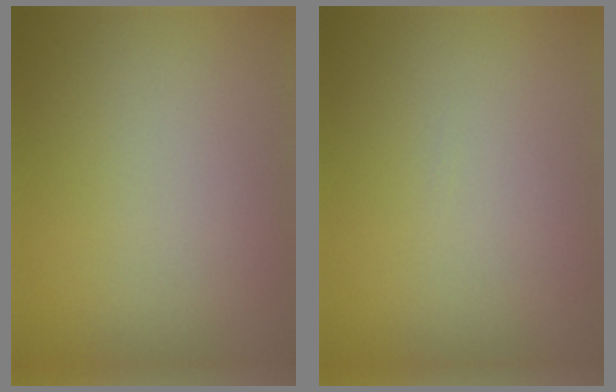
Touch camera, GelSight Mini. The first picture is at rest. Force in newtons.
{"total": 0.0}